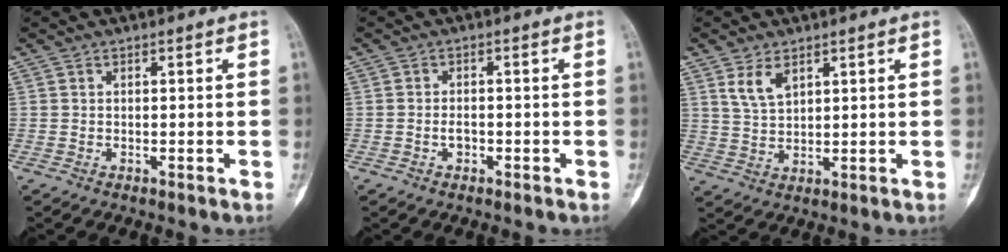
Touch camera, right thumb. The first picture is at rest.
{"total": 1.6, "force": [-0.7, 1.1, 1.0], "torque": [-0.014, 0.005, -0.013]}
{"total": 4.8, "force": [2.7, 2.5, 3.1], "torque": [-0.052, -0.014, 0.059]}